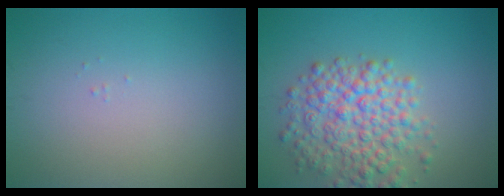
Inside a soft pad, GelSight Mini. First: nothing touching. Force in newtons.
{"total": 6.1, "press": 6.1, "slide": 0.2}